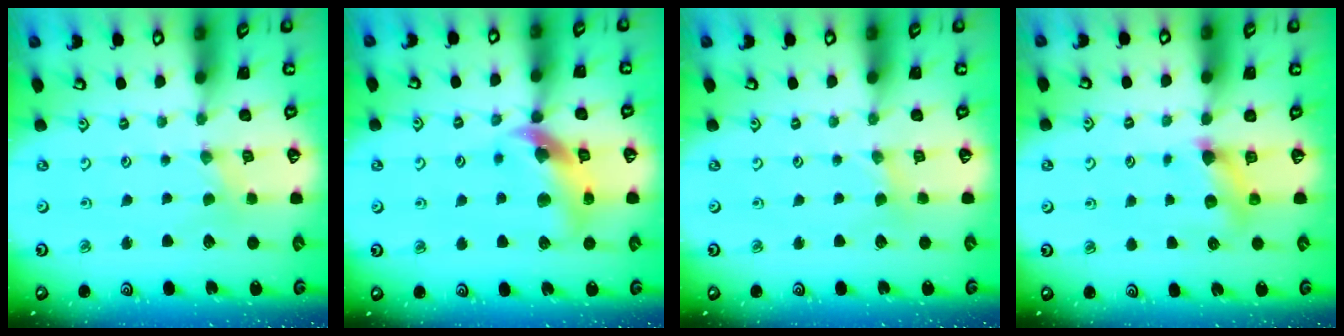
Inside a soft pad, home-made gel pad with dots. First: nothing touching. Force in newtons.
{"total": 12.2, "press": 12.1, "slide": 1.4}
{"total": 1.6, "press": 1.5, "slide": 0.3}
{"total": 6.8, "press": 6.8, "slide": 0.4}